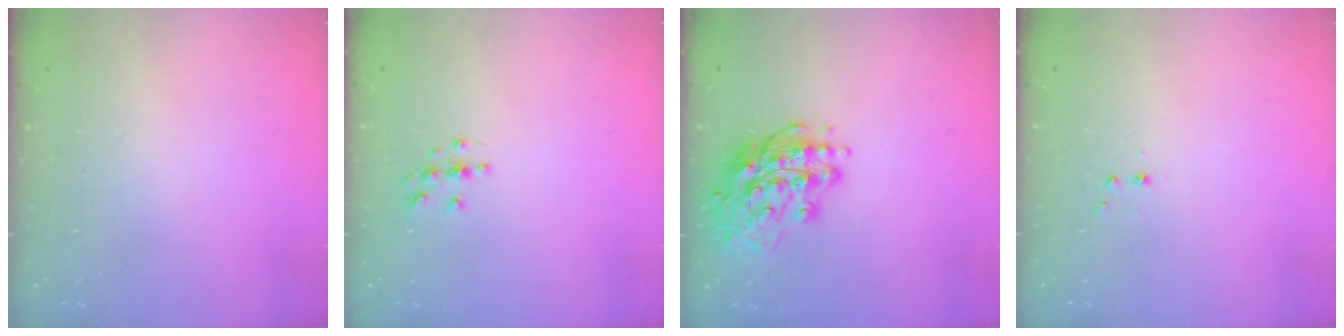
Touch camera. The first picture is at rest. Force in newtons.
{"total": 4.0, "press": 3.9, "slide": 0.4}
{"total": 16.9, "press": 16.6, "slide": 3.1}
{"total": 2.2, "press": 1.9, "slide": 1.0}